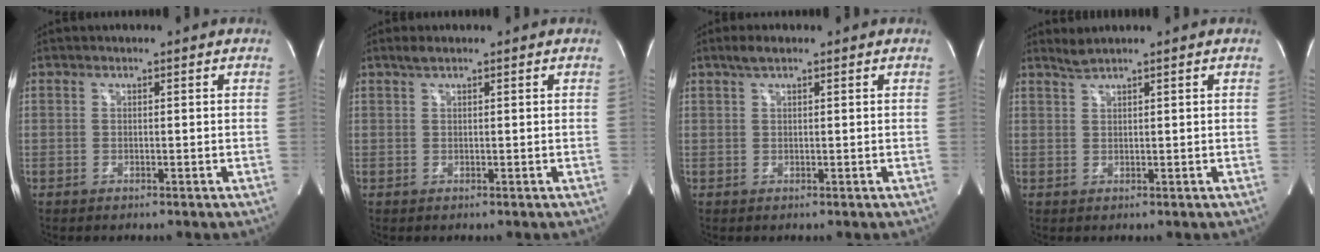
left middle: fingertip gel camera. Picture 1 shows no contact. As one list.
[{"total": 1.2, "force": [0.9, 0.1, 0.7], "torque": [-0.019, 0.007, 0.020]}, {"total": 2.0, "force": [1.4, 0.4, 1.4], "torque": [-0.033, 0.010, 0.027]}, {"total": 1.6, "force": [1.5, -0.6, 0.4], "torque": [-0.012, 0.003, 0.034]}]